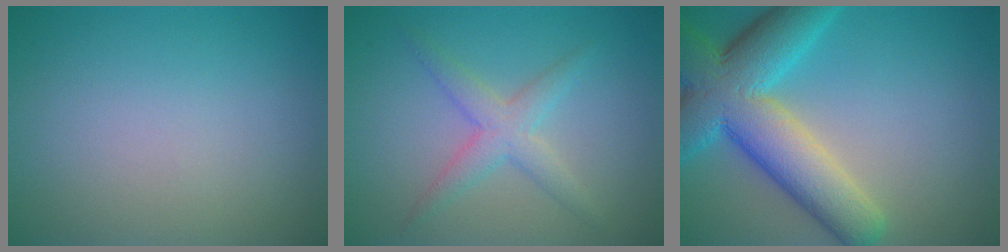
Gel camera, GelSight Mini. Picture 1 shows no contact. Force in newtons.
{"total": 2.8, "press": 2.8, "slide": 0.1}
{"total": 10.4, "press": 10.4, "slide": 0.6}